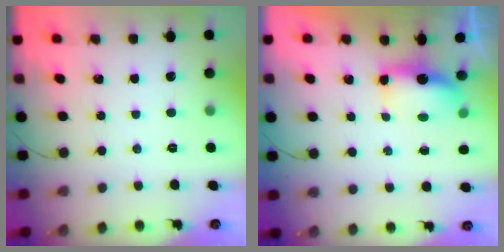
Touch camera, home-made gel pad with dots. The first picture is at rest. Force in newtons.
{"total": 6.5, "press": 6.4, "slide": 0.4}